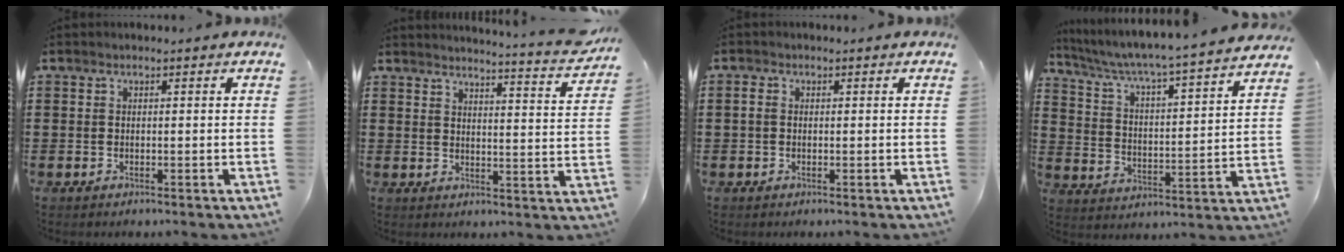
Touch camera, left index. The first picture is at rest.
{"total": 4.2, "force": [3.9, -0.7, 1.4], "torque": [-0.027, -0.038, 0.061]}
{"total": 1.4, "force": [-0.1, 0.9, 1.1], "torque": [-0.032, -0.001, -0.005]}
{"total": 4.3, "force": [3.8, -0.8, 1.8], "torque": [-0.057, -0.046, 0.050]}